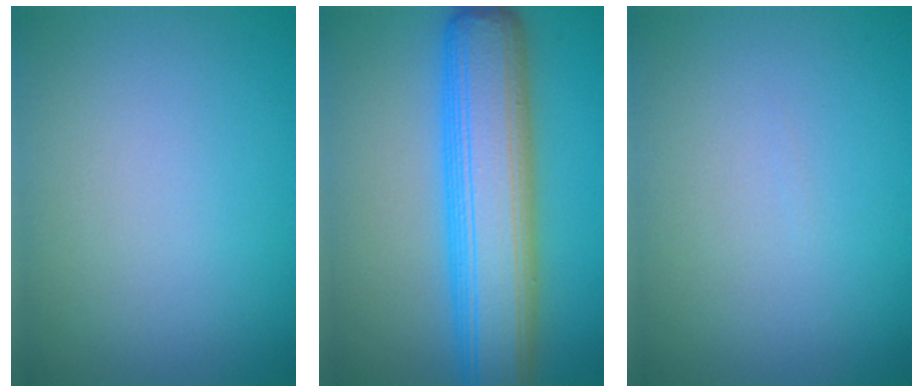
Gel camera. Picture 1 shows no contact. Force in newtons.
{"total": 10.2, "press": 10.2, "slide": 0.2}
{"total": 0.0}